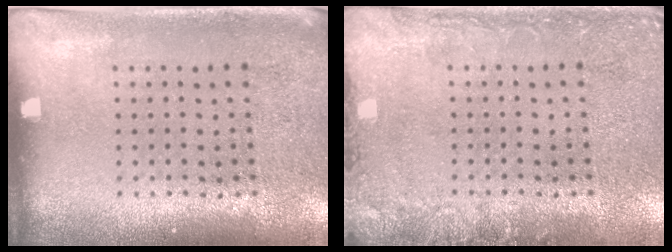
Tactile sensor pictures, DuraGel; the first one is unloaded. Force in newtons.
{"total": 2.2, "press": 2.1, "slide": 0.2}